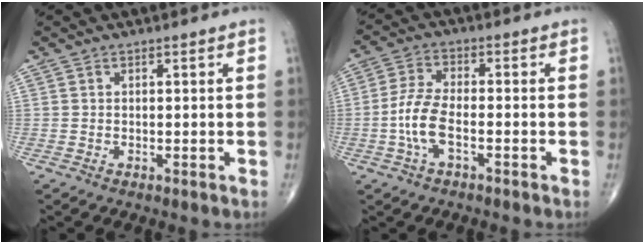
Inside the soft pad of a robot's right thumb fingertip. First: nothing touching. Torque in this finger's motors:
{"motor_torque": [0.34, -0.01, 0.58, -0.26, 0.26]}